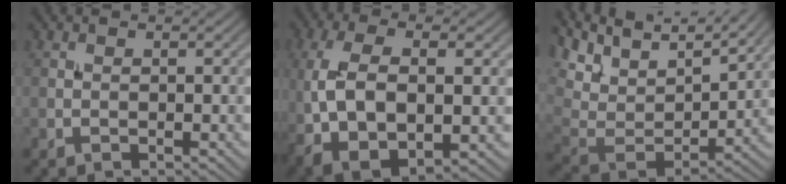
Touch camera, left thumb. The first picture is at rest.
{"total": 10.8, "force": [-1.1, 5.8, 9.1], "torque": [-0.208, -0.016, -0.013]}
{"total": 12.0, "force": [7.8, 4.9, 7.7], "torque": [-0.193, 0.010, 0.135]}